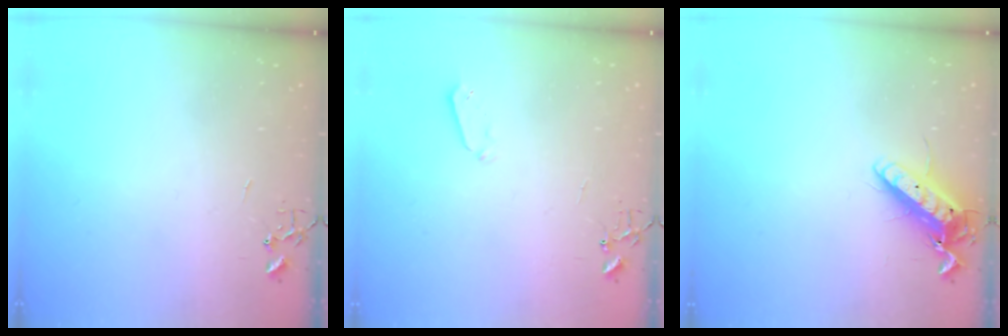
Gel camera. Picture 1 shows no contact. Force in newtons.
{"total": 3.3, "press": 3.2, "slide": 0.7}
{"total": 13.6, "press": 13.4, "slide": 2.0}